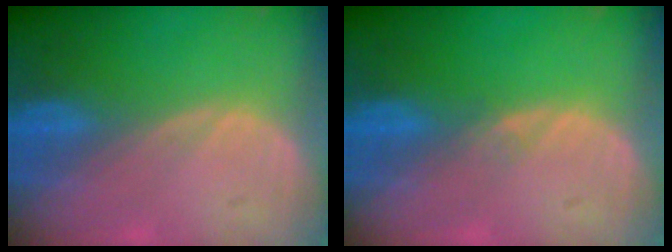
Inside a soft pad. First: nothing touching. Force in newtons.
{"total": 0.7, "press": 0.7, "slide": 0.1}